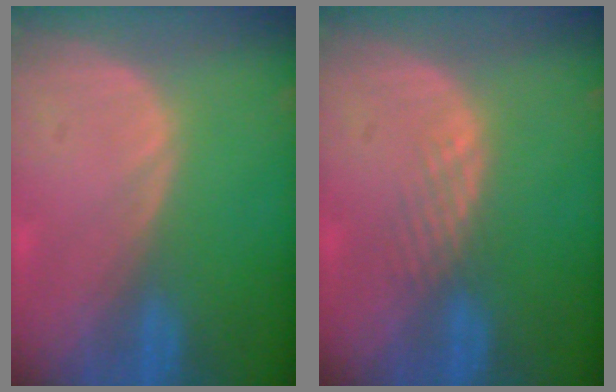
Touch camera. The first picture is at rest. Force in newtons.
{"total": 1.8, "press": 1.8, "slide": 0.2}